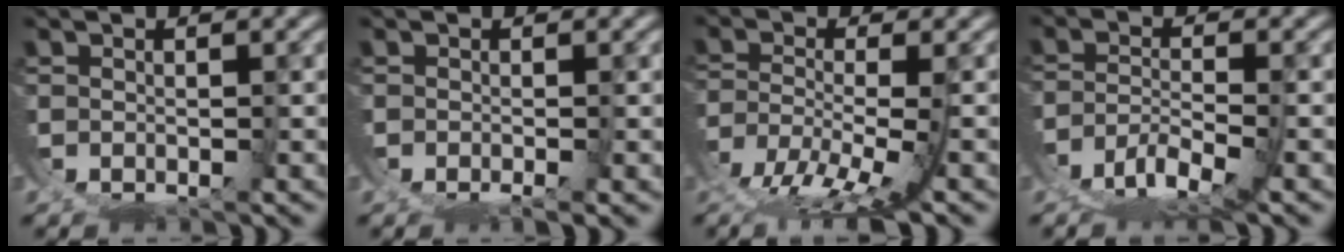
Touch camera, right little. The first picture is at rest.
{"total": 1.1, "force": [-0.7, 0.0, 0.9], "torque": [-0.002, 0.003, -0.015]}
{"total": 5.5, "force": [-3.2, 1.4, 4.3], "torque": [-0.080, -0.028, -0.040]}
{"total": 4.8, "force": [-2.8, 1.4, 3.6], "torque": [-0.049, -0.011, -0.043]}